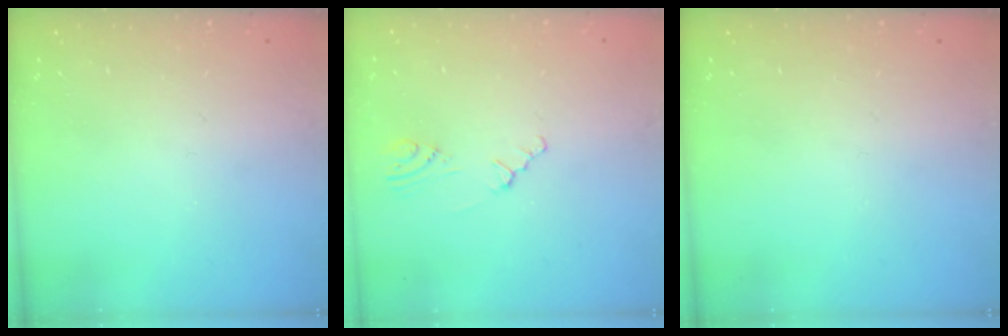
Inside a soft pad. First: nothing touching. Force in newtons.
{"total": 1.0, "press": 0.9, "slide": 0.4}
{"total": 0.0}